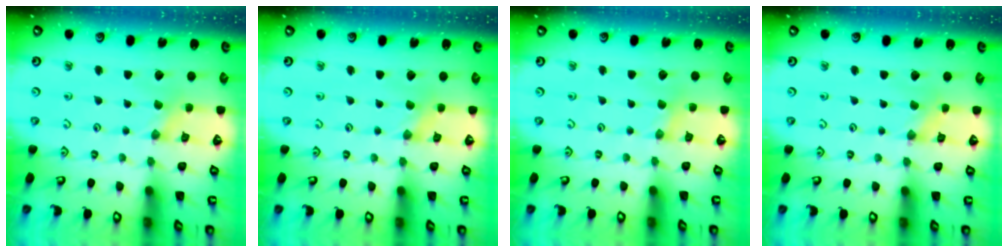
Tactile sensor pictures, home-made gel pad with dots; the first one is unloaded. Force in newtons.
{"total": 0.0}
{"total": 2.0, "press": 2.0, "slide": 0.3}
{"total": 0.0}